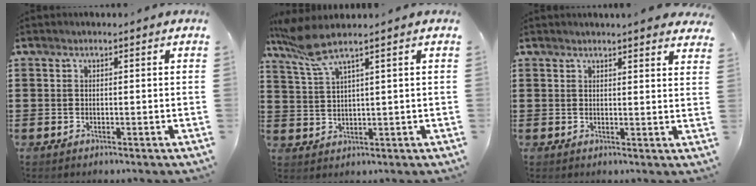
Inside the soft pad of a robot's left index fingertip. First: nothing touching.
{"total": 5.5, "force": [3.8, 0.5, 4.0], "torque": [-0.100, -0.011, 0.062]}
{"total": 2.3, "force": [2.3, -0.2, 0.6], "torque": [-0.009, -0.007, 0.041]}